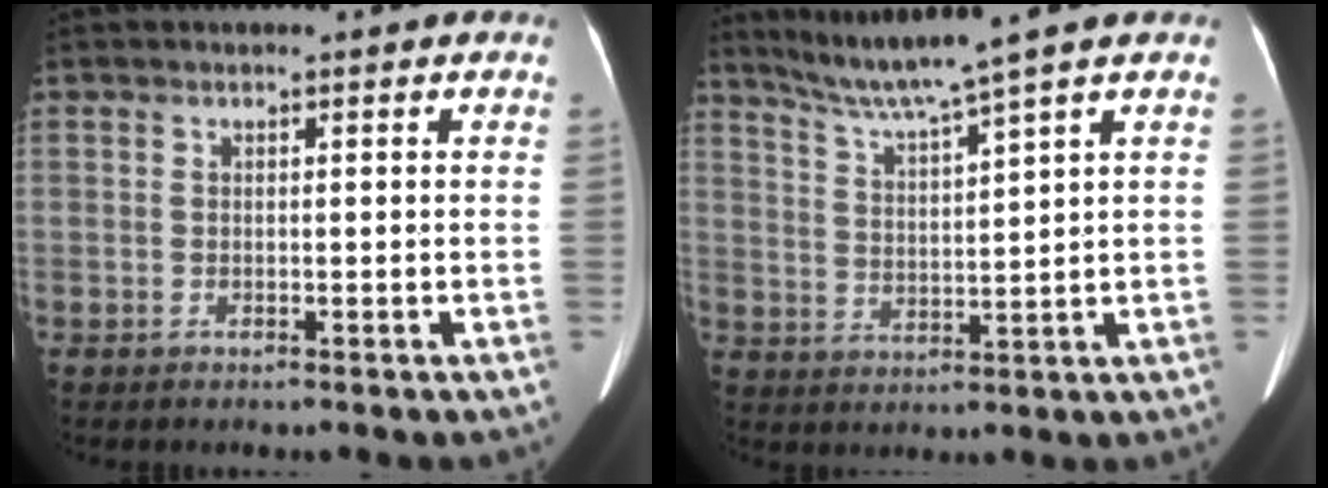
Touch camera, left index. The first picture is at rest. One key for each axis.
{"total": 7.4, "fx": 6.1, "fy": -2.2, "fz": 3.5, "tx": -0.071, "ty": -0.005, "tz": 0.119}